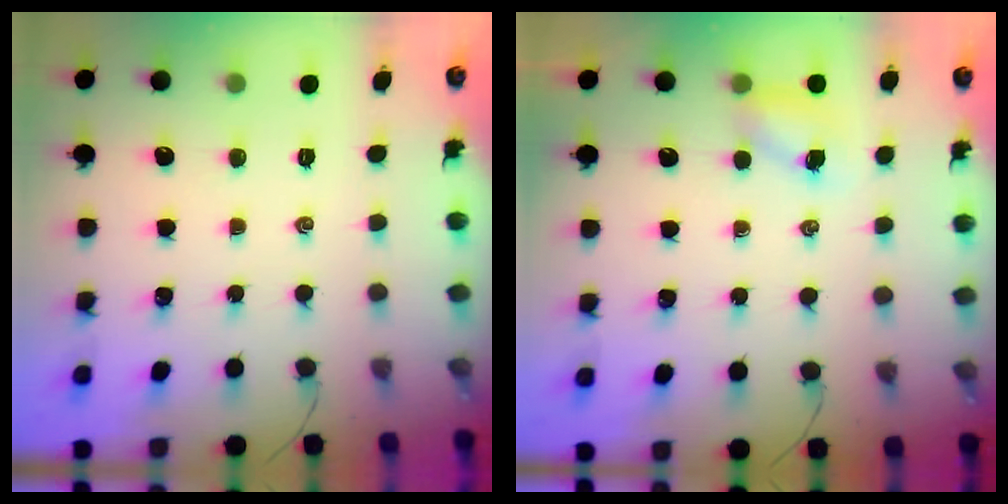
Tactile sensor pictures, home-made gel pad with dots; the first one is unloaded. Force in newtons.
{"total": 4.8, "press": 4.8, "slide": 0.7}